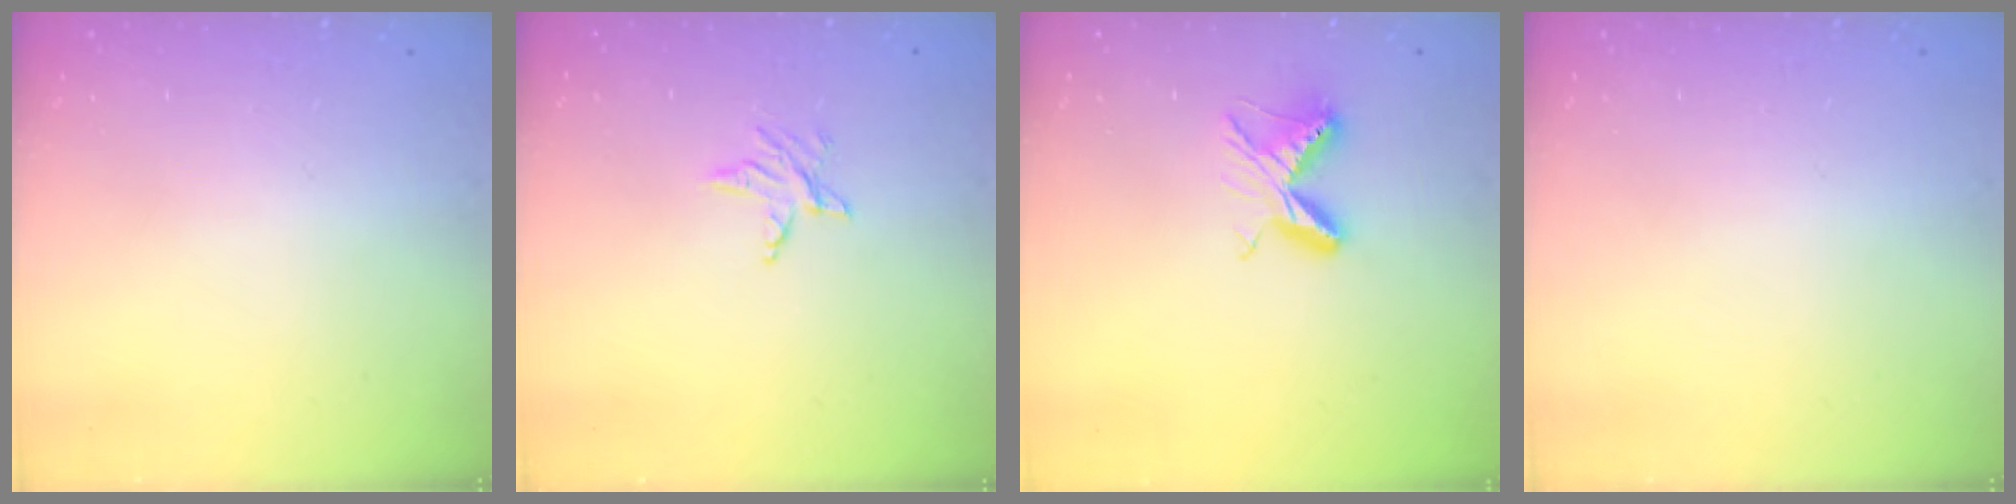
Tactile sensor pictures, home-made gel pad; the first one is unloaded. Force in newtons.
{"total": 3.4, "press": 3.4, "slide": 0.5}
{"total": 7.2, "press": 7.2, "slide": 0.8}
{"total": 0.0}